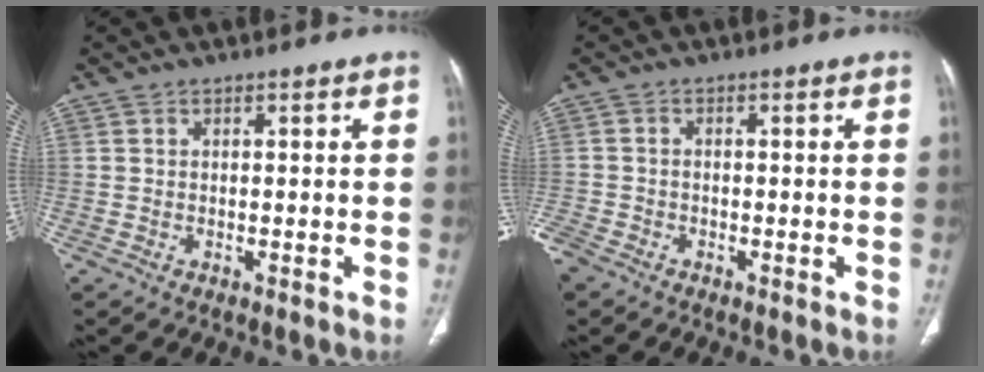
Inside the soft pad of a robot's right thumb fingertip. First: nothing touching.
{"total": 3.9, "force": [-2.8, 2.2, 1.4], "torque": [-0.041, 0.002, -0.057]}